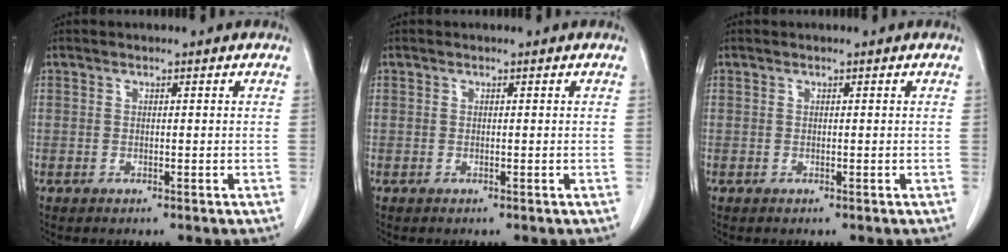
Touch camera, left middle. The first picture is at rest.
{"total": 0.0}
{"total": 0.0}